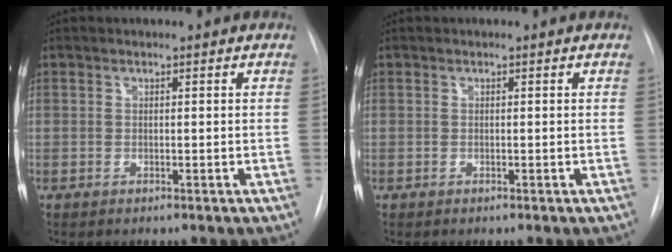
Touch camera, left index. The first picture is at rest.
{"total": 0.0}